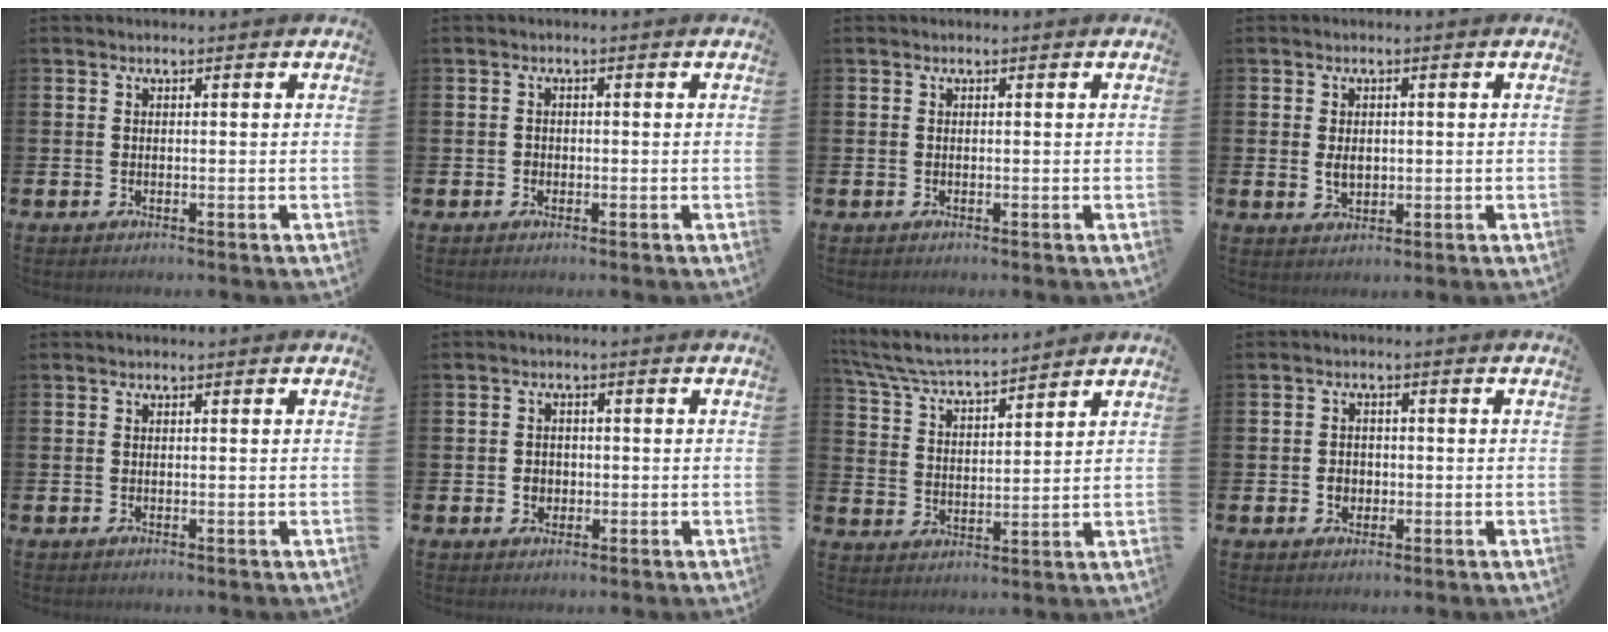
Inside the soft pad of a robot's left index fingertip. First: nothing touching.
{"total": 0.8, "force": [-0.3, 0.7, 0.1], "torque": [-0.004, 0.005, -0.007]}
{"total": 0.0}
{"total": 2.2, "force": [0.2, 1.5, 1.5], "torque": [-0.024, 0.004, 0.001]}
{"total": 0.0}
{"total": 2.0, "force": [-0.3, 1.8, 0.8], "torque": [-0.002, 0.000, -0.013]}
{"total": 6.2, "force": [5.9, 0.5, 1.7], "torque": [-0.062, -0.036, 0.104]}
{"total": 2.0, "force": [-0.5, 1.8, 0.8], "torque": [-0.011, 0.003, -0.014]}